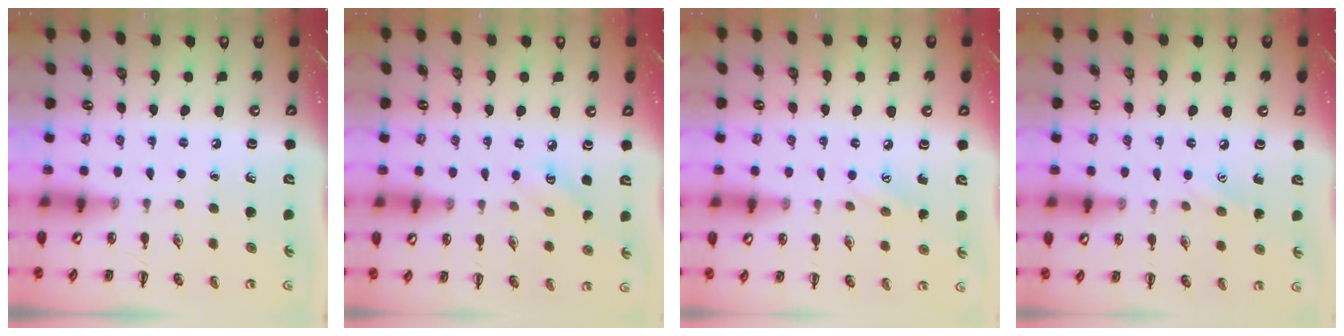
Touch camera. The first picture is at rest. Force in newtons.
{"total": 3.5, "press": 3.4, "slide": 0.7}
{"total": 5.6, "press": 5.4, "slide": 1.5}
{"total": 6.5, "press": 6.3, "slide": 1.7}